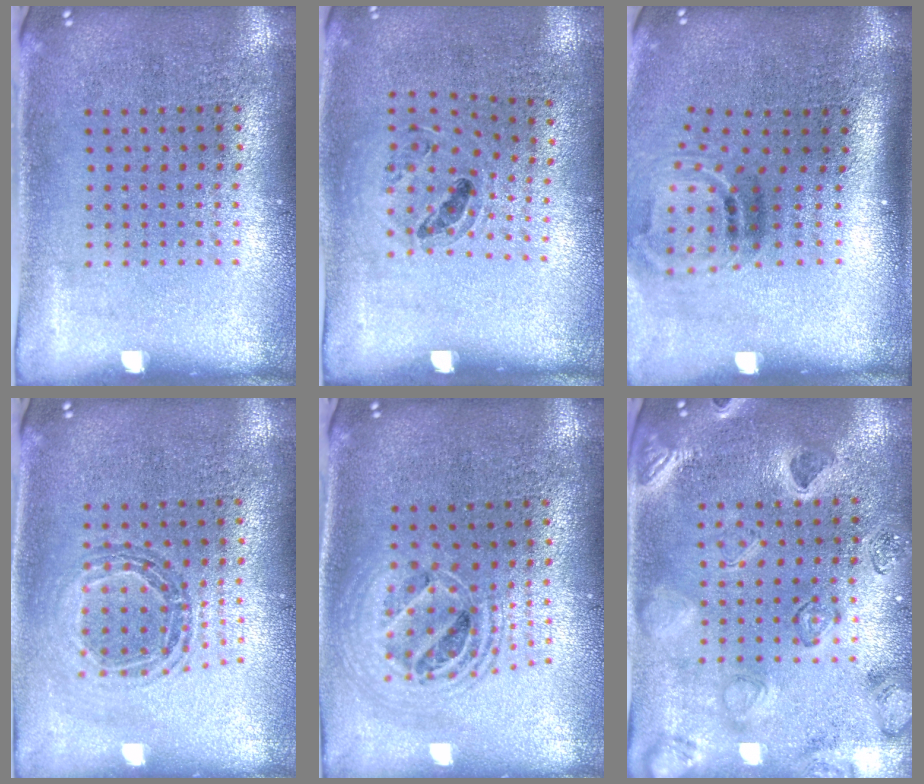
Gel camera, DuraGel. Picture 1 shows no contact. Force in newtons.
{"total": 1.0, "press": 0.9, "slide": 0.4}
{"total": 1.9, "press": 1.2, "slide": 1.5}
{"total": 0.9, "press": 0.9, "slide": 0.2}
{"total": 2.0, "press": 1.6, "slide": 1.2}
{"total": 2.4, "press": 2.3, "slide": 0.7}